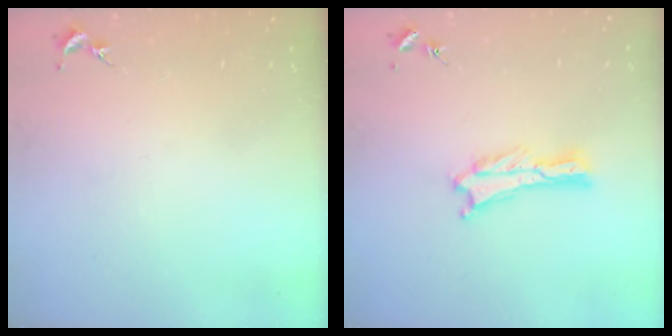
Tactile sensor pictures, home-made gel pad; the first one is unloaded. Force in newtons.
{"total": 0.7, "press": 0.7, "slide": 0.2}